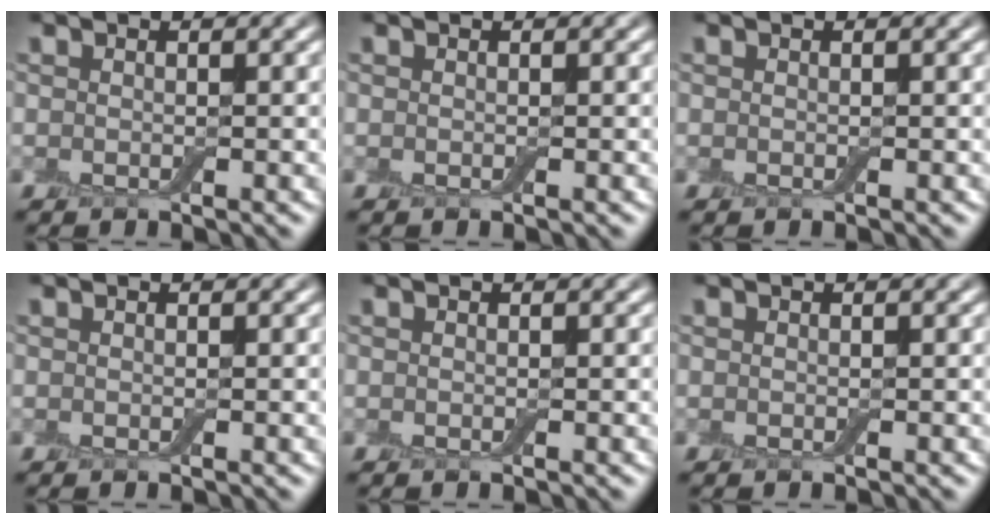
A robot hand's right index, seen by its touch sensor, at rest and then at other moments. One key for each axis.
{"total": 0.0}
{"total": 0.0}
{"total": 0.0}
{"total": 0.0}
{"total": 0.0}